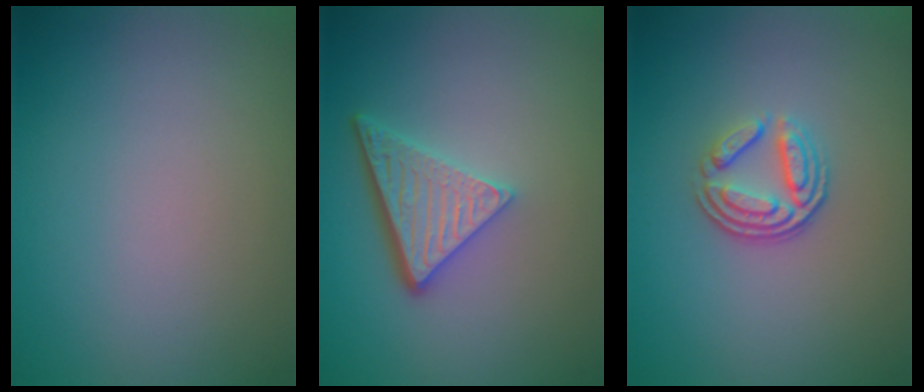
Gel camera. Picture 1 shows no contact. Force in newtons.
{"total": 4.7, "press": 3.5, "slide": 3.2}
{"total": 3.5, "press": 2.6, "slide": 2.3}